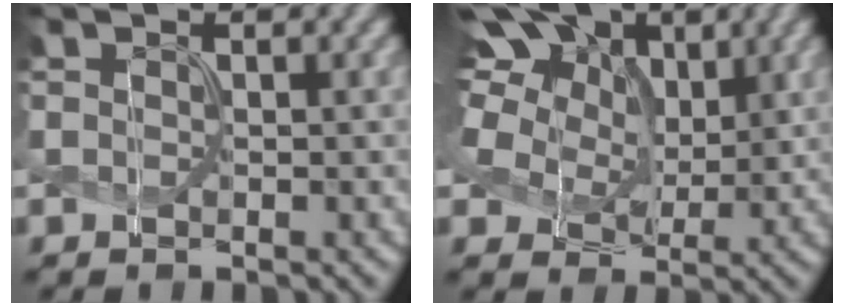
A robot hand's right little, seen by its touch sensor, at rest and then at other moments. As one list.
[{"total": 12.6, "force": [5.8, 8.1, 7.8], "torque": [-0.164, 0.031, 0.081]}]